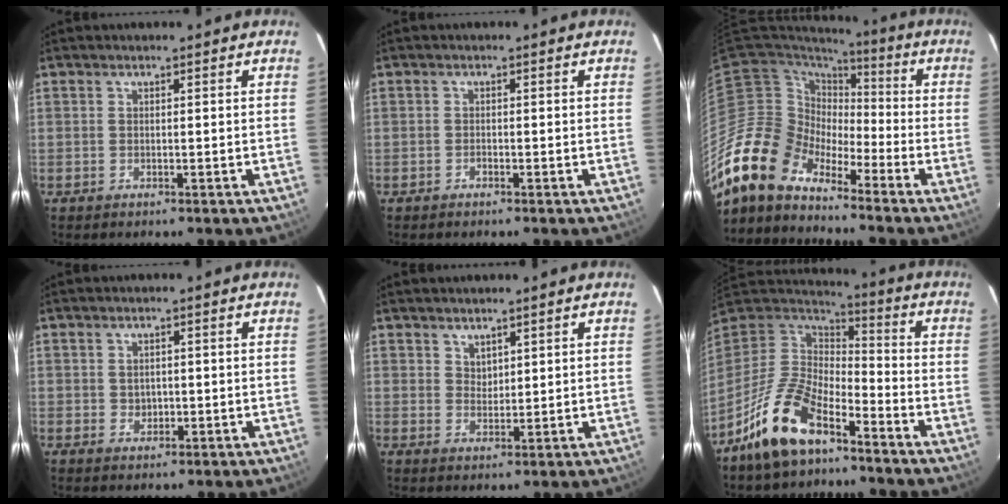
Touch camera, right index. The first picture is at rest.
{"total": 0.6, "force": [-0.5, 0.3, 0.1], "torque": [-0.001, 0.003, -0.010]}
{"total": 13.0, "force": [-10.8, 6.5, 3.0], "torque": [-0.061, 0.020, -0.218]}
{"total": 1.9, "force": [0.0, 1.9, 0.6], "torque": [-0.008, 0.002, 0.004]}
{"total": 2.4, "force": [1.9, 1.3, 0.4], "torque": [-0.001, 0.002, 0.036]}
{"total": 15.9, "force": [-10.6, 6.8, 9.6], "torque": [-0.208, -0.001, -0.199]}